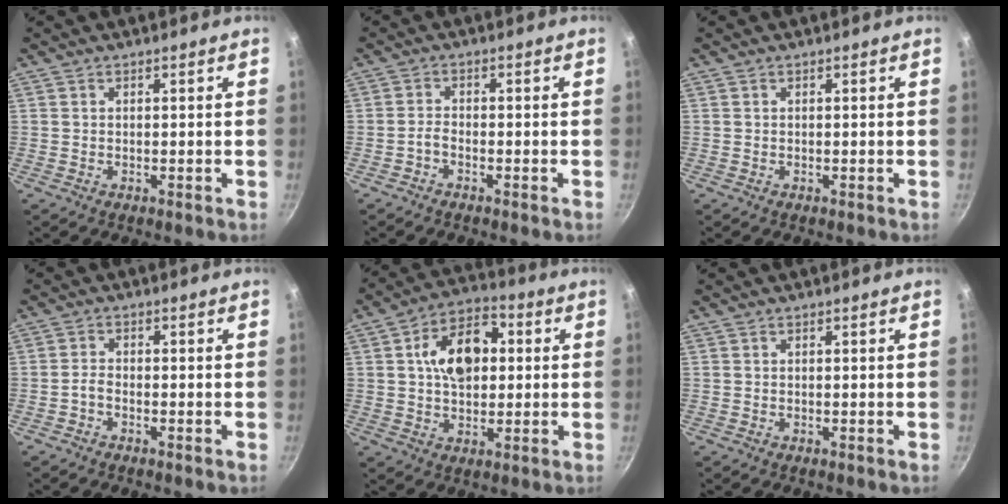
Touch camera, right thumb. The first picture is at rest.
{"total": 1.7, "force": [-1.3, 0.6, 0.9], "torque": [-0.022, 0.013, -0.030]}
{"total": 0.0}
{"total": 1.6, "force": [-1.2, 0.7, 0.9], "torque": [-0.024, 0.012, -0.028]}
{"total": 12.9, "force": [2.0, 8.6, 9.4], "torque": [-0.117, 0.017, 0.020]}
{"total": 0.0}